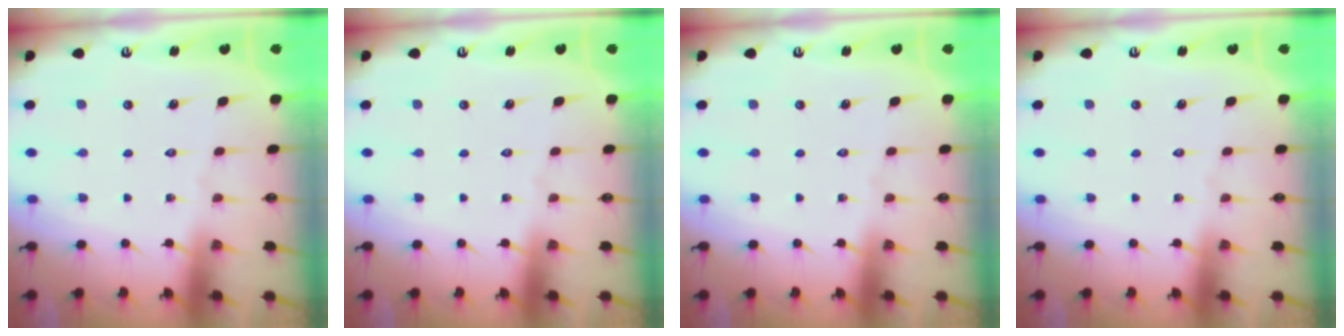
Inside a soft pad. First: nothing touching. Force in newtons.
{"total": 0.0}
{"total": 0.0}
{"total": 0.0}